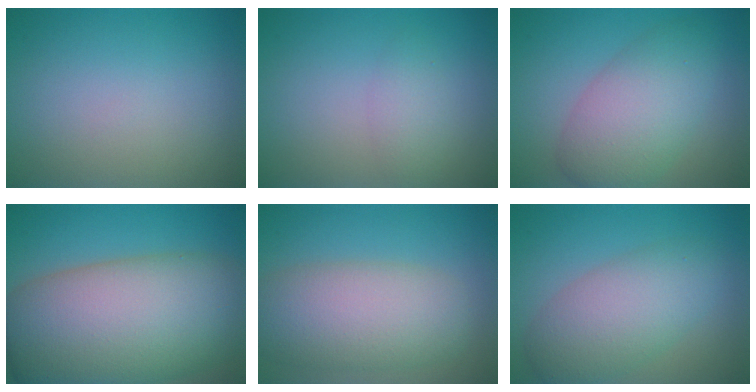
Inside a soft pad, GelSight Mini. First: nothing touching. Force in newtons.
{"total": 1.8, "press": 1.8, "slide": 0.0}
{"total": 6.3, "press": 6.3, "slide": 0.3}
{"total": 15.7, "press": 15.7, "slide": 0.8}
{"total": 7.5, "press": 7.4, "slide": 0.7}
{"total": 6.0, "press": 6.0, "slide": 0.0}